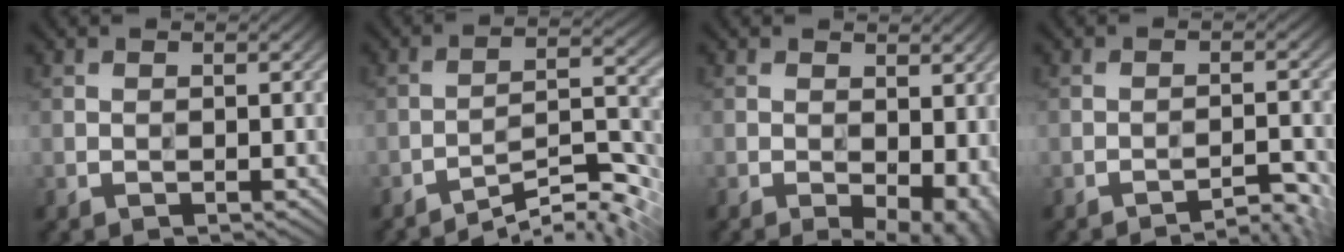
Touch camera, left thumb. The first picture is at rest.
{"total": 8.2, "force": [-6.3, 1.1, 5.0], "torque": [-0.080, 0.012, -0.108]}
{"total": 6.3, "force": [-1.4, 3.4, 5.1], "torque": [-0.068, -0.012, -0.014]}
{"total": 3.6, "force": [-3.1, 0.3, 1.9], "torque": [-0.027, 0.014, -0.048]}